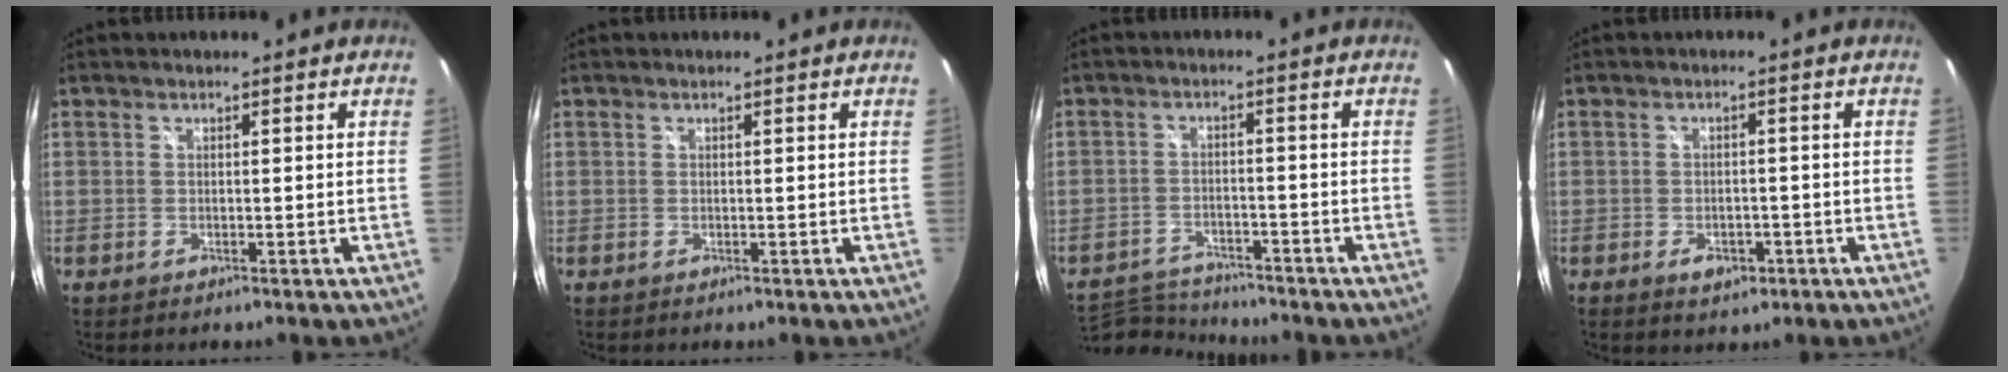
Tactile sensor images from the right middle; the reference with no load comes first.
{"total": 0.0}
{"total": 10.2, "force": [-9.7, 2.1, 2.3], "torque": [-0.070, -0.002, -0.162]}
{"total": 3.8, "force": [-1.9, 2.4, 2.2], "torque": [-0.042, -0.001, -0.022]}